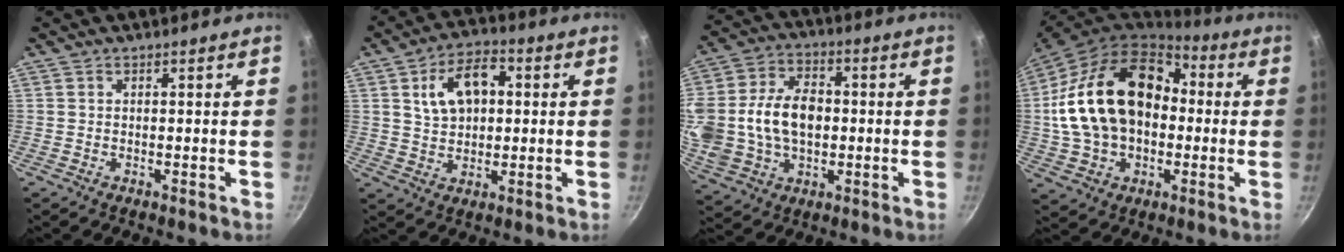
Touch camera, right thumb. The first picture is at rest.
{"total": 10.9, "force": [2.4, 7.1, 7.9], "torque": [-0.109, 0.014, 0.038]}
{"total": 21.9, "force": [0.2, 15.8, 15.2], "torque": [-0.304, 0.028, 0.010]}
{"total": 24.0, "force": [1.2, 16.7, 17.2], "torque": [-0.300, 0.049, 0.023]}